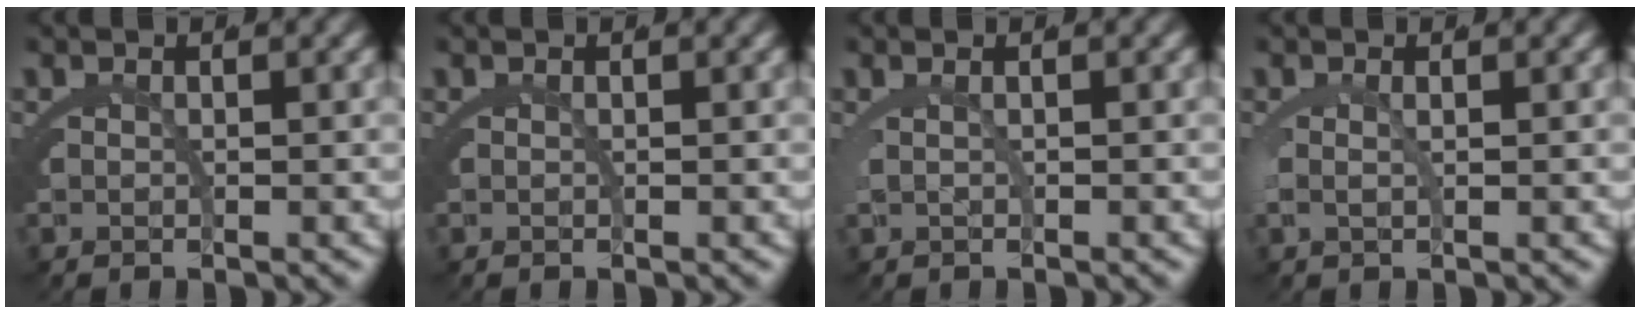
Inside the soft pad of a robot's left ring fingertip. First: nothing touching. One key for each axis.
{"total": 0.0}
{"total": 0.9, "fx": 0.2, "fy": -0.2, "fz": 0.9, "tx": -0.017, "ty": 0.001, "tz": 0.007}
{"total": 1.1, "fx": 0.3, "fy": 0.0, "fz": 1.1, "tx": -0.035, "ty": -0.007, "tz": 0.011}